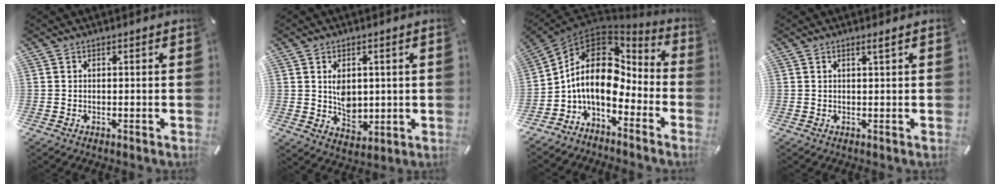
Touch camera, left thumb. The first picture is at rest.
{"total": 6.4, "force": [1.2, 5.1, 3.7], "torque": [-0.045, -0.003, 0.022]}
{"total": 14.4, "force": [-0.5, 9.8, 10.6], "torque": [-0.219, -0.004, -0.017]}
{"total": 1.4, "force": [0.6, 0.1, 1.2], "torque": [-0.023, -0.001, 0.011]}